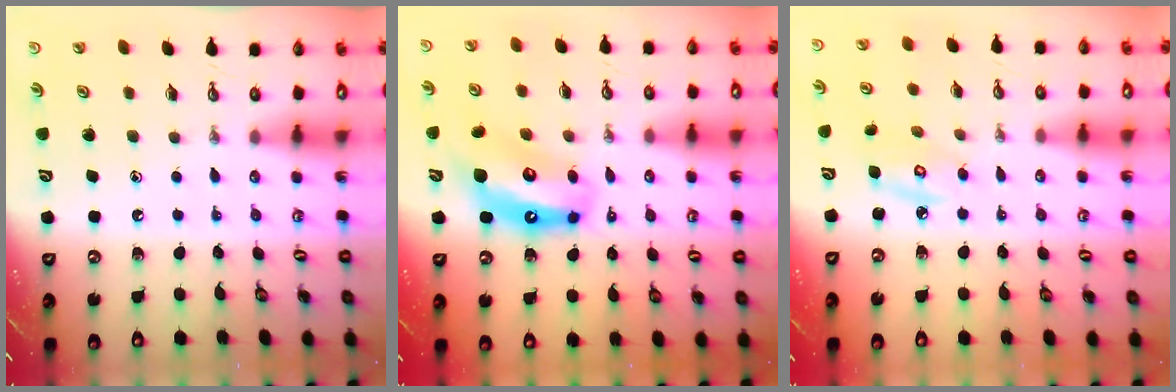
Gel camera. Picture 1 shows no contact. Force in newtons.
{"total": 12.2, "press": 12.2, "slide": 1.1}
{"total": 4.9, "press": 4.9, "slide": 0.2}